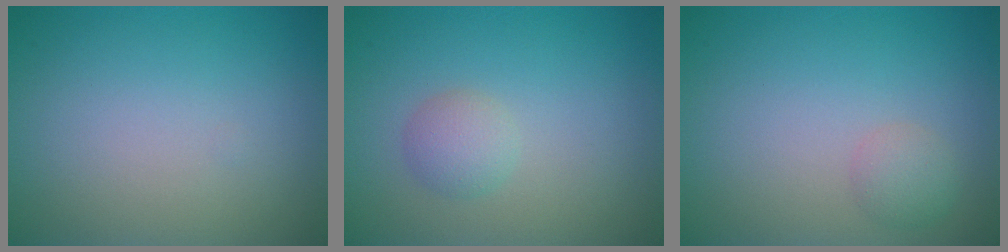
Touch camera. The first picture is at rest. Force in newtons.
{"total": 1.8, "press": 1.8, "slide": 0.0}
{"total": 1.5, "press": 1.5, "slide": 0.0}